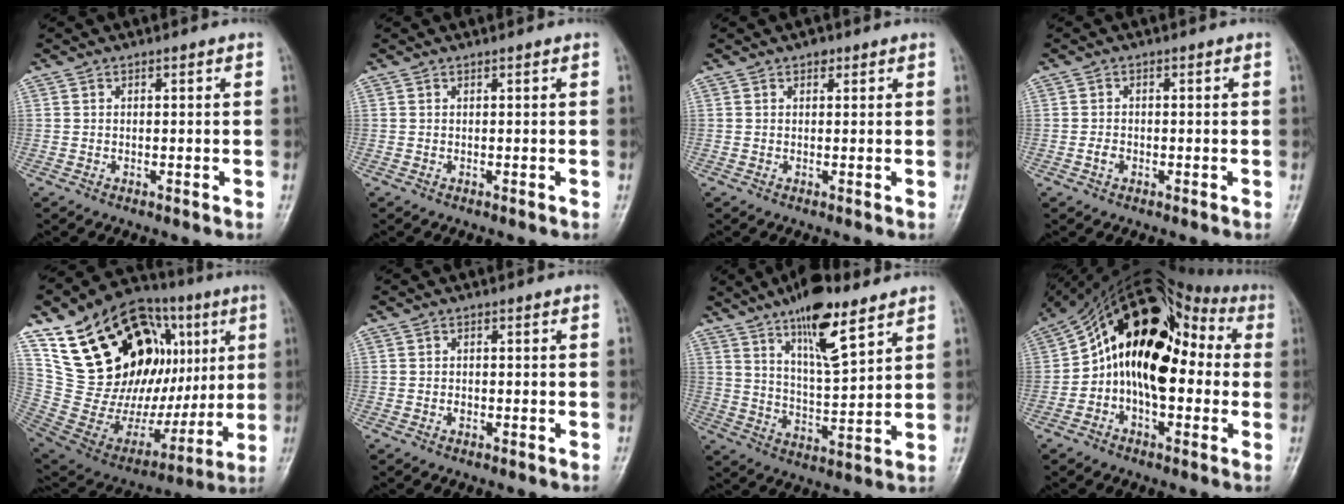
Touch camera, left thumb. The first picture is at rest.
{"total": 0.0}
{"total": 1.2, "force": [0.6, 0.9, 0.6], "torque": [0.002, -0.001, 0.005]}
{"total": 2.0, "force": [-0.9, 1.4, 1.0], "torque": [-0.017, 0.009, -0.017]}
{"total": 34.7, "force": [10.7, 19.5, 26.6], "torque": [-0.406, 0.019, 0.196]}
{"total": 1.0, "force": [-0.4, 0.8, 0.5], "torque": [-0.003, 0.003, -0.006]}
{"total": 13.8, "force": [8.6, 4.1, 9.9], "torque": [-0.145, -0.048, 0.146]}
{"total": 19.5, "force": [0.8, 12.2, 15.1], "torque": [-0.211, 0.054, 0.000]}